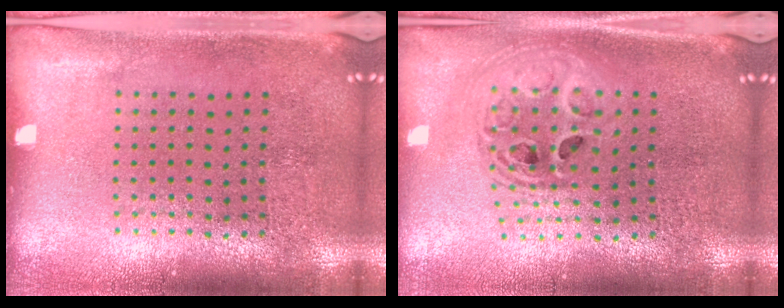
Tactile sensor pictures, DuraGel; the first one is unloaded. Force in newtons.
{"total": 2.0, "press": 1.6, "slide": 1.2}